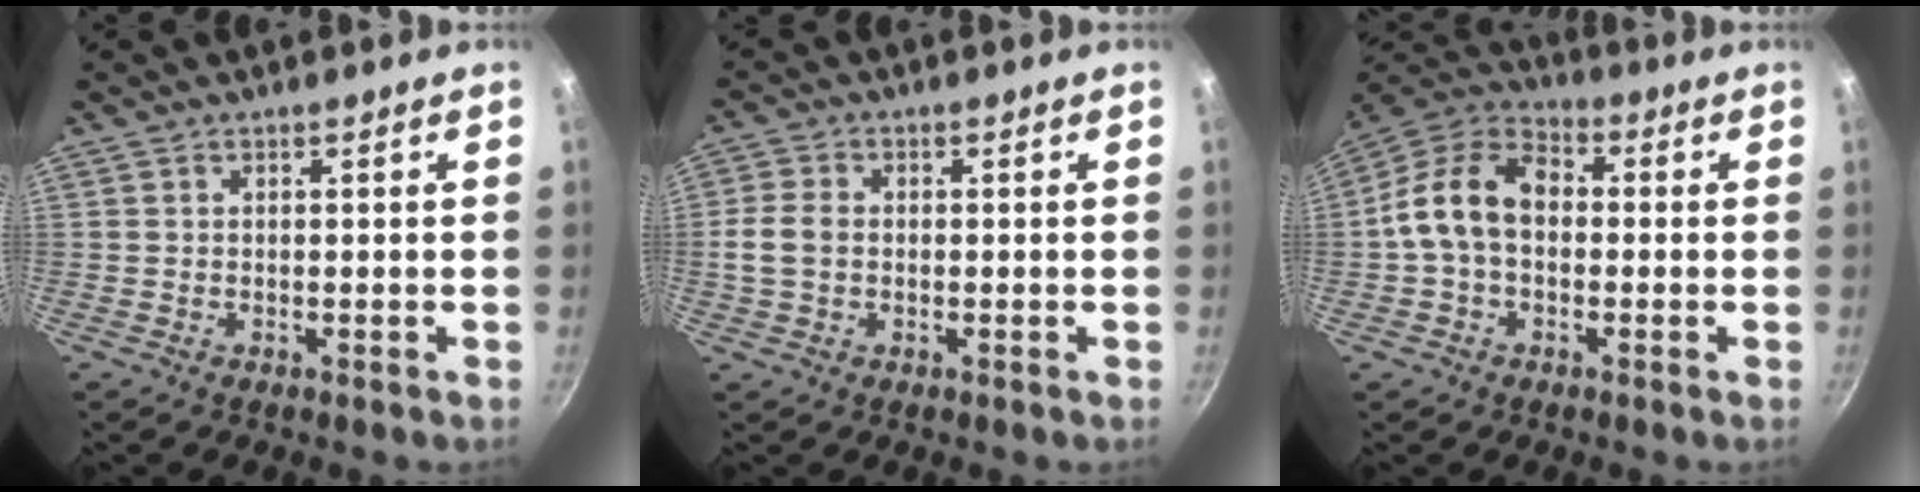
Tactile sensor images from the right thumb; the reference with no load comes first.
{"total": 4.8, "force": [-0.3, 3.6, 3.2], "torque": [-0.059, 0.008, -0.009]}
{"total": 12.4, "force": [-0.1, 8.7, 8.8], "torque": [-0.137, 0.037, -0.023]}